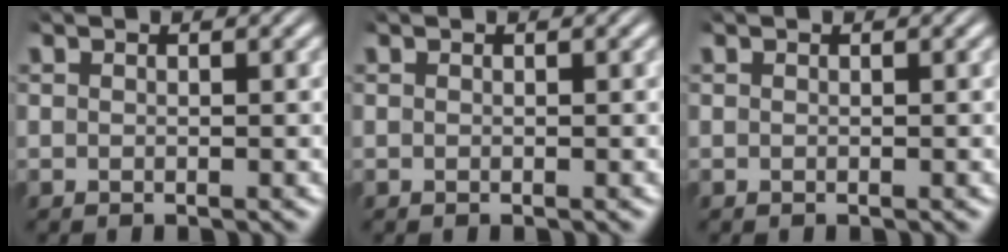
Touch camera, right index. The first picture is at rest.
{"total": 0.0}
{"total": 0.0}